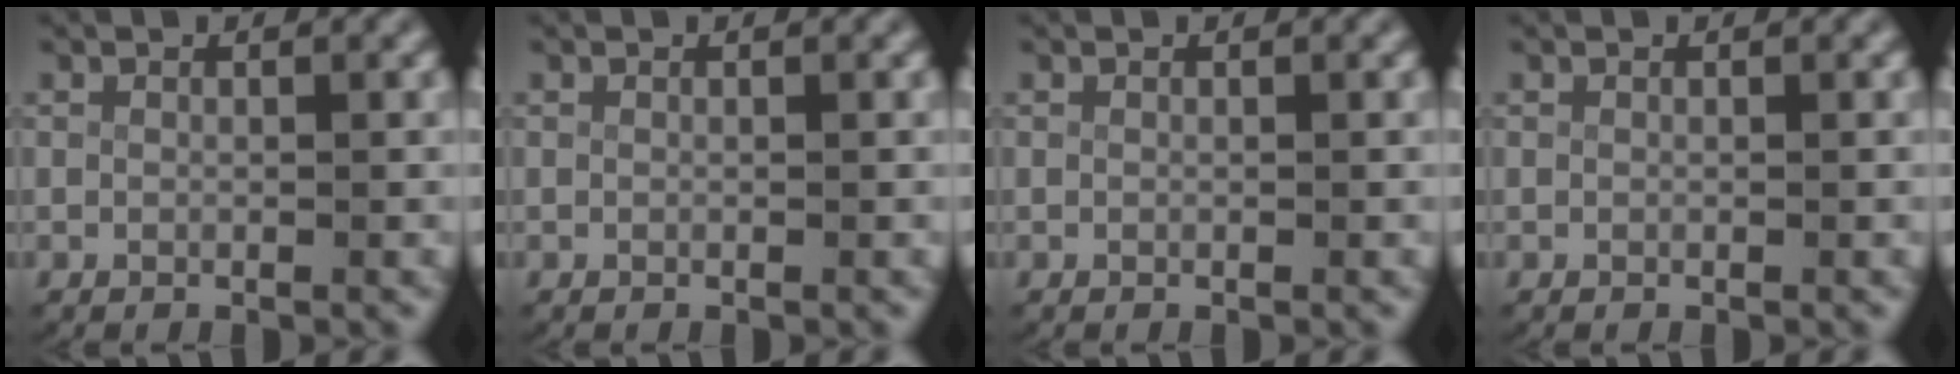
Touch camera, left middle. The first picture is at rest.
{"total": 0.0}
{"total": 0.0}
{"total": 0.0}